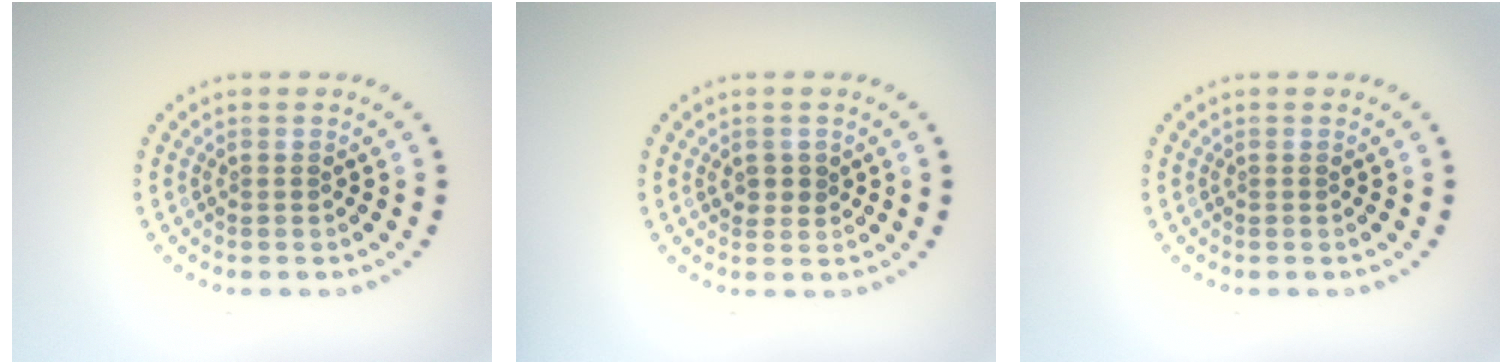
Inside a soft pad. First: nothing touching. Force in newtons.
{"total": 1.5, "press": 1.3, "slide": 0.7}
{"total": 0.0}